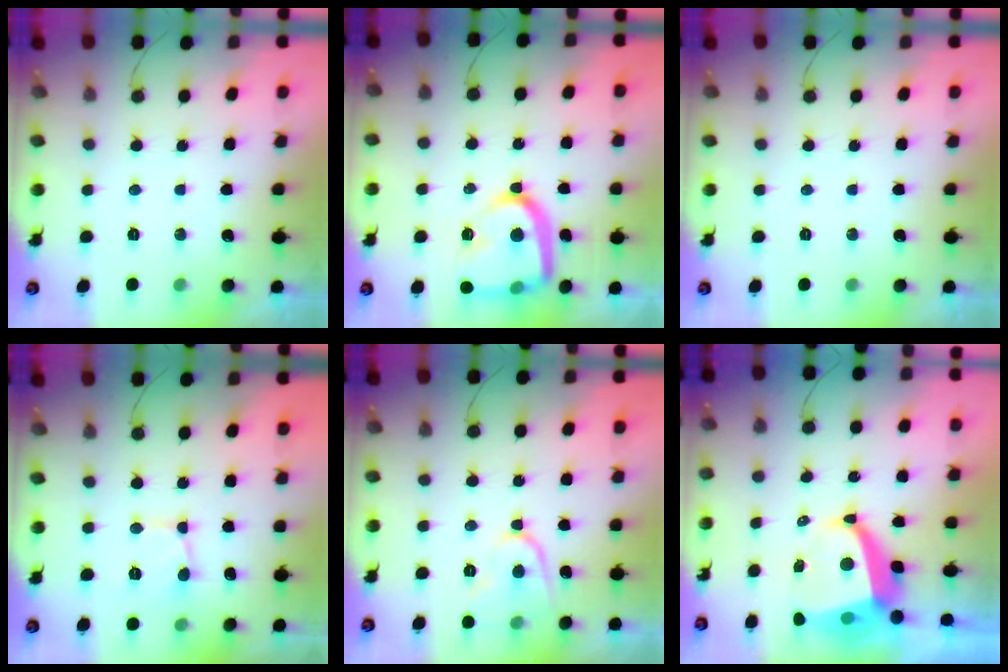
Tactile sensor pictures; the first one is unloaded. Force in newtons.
{"total": 16.8, "press": 16.8, "slide": 1.0}
{"total": 0.0}
{"total": 2.2, "press": 2.2, "slide": 0.1}
{"total": 9.7, "press": 9.7, "slide": 0.9}
{"total": 9.1, "press": 9.0, "slide": 1.3}